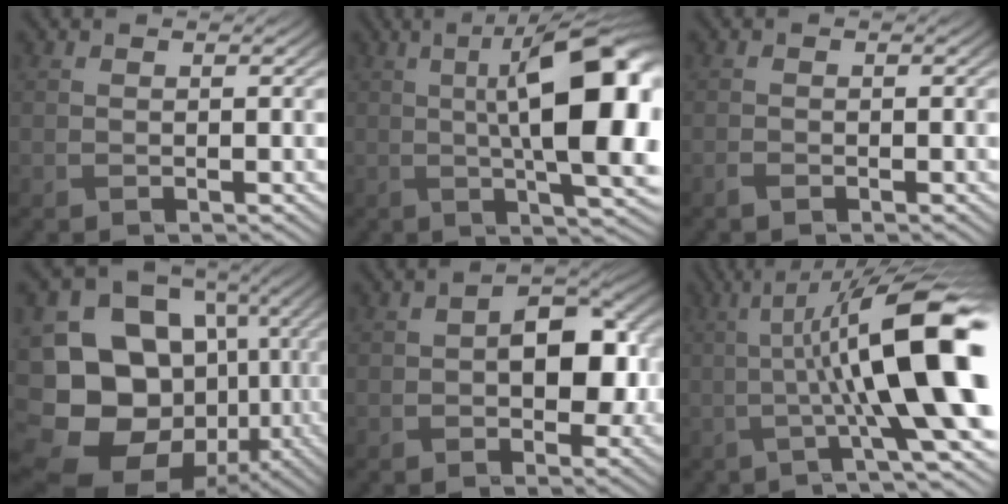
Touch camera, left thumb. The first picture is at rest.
{"total": 15.7, "force": [1.1, 4.9, 14.9], "torque": [-0.204, 0.005, 0.022]}
{"total": 0.8, "force": [-0.6, 0.3, 0.4], "torque": [-0.009, 0.000, -0.012]}
{"total": 20.2, "force": [-4.0, 16.6, 10.9], "torque": [-0.218, -0.041, -0.058]}
{"total": 7.2, "force": [0.0, 4.3, 5.8], "torque": [-0.083, -0.007, -0.001]}
{"total": 15.7, "force": [-0.6, 3.3, 15.4], "torque": [-0.204, 0.013, -0.009]}